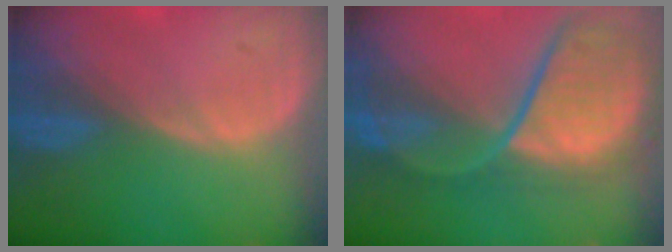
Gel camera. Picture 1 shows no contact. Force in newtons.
{"total": 11.8, "press": 9.8, "slide": 6.6}